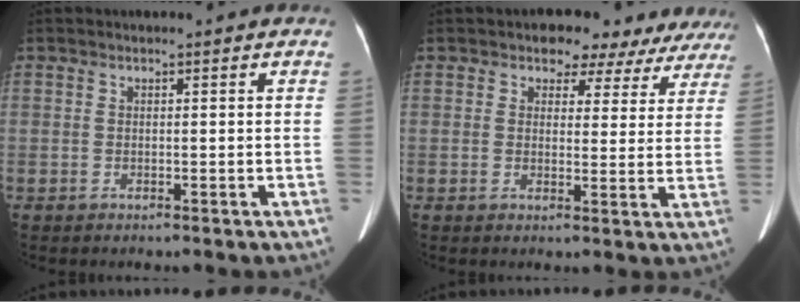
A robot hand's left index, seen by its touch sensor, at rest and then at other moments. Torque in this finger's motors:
{"motor_torque": [0.67, -1.47, 0.16, 0.03]}